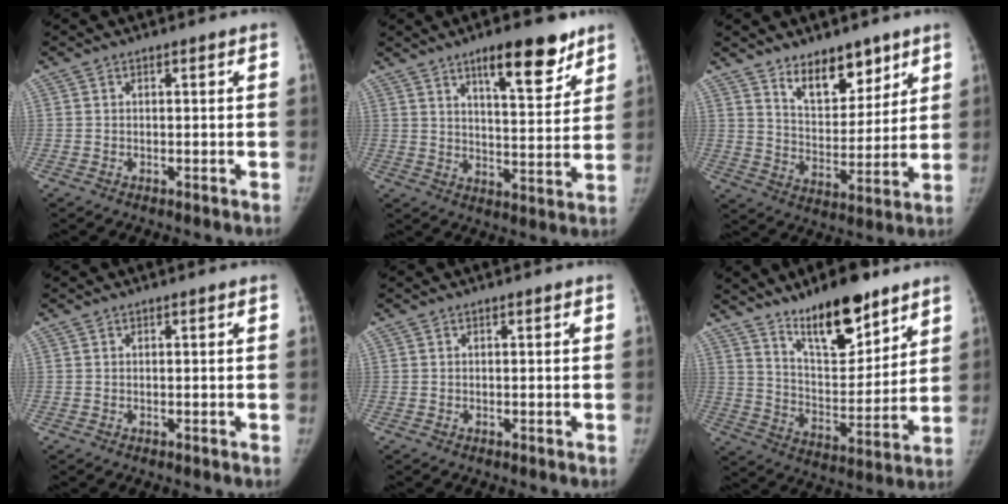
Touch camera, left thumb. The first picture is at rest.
{"total": 12.8, "force": [8.4, 3.9, 8.9], "torque": [-0.099, -0.049, 0.127]}
{"total": 11.5, "force": [7.9, 5.8, 6.0], "torque": [-0.055, -0.061, 0.139]}
{"total": 0.0}
{"total": 0.0}
{"total": 15.9, "force": [11.5, 5.6, 9.5], "torque": [-0.114, -0.079, 0.197]}